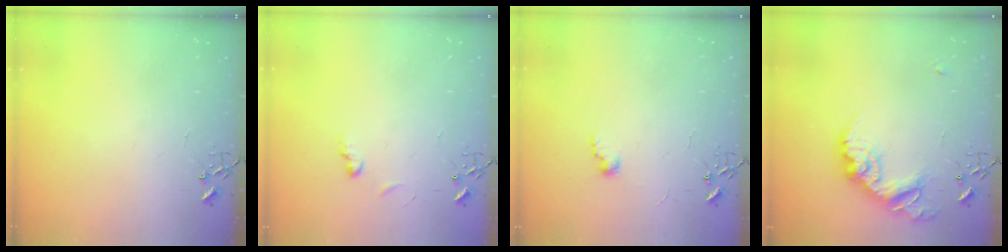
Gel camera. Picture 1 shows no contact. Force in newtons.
{"total": 5.8, "press": 5.7, "slide": 0.7}
{"total": 6.2, "press": 6.2, "slide": 0.7}
{"total": 16.4, "press": 16.4, "slide": 0.8}